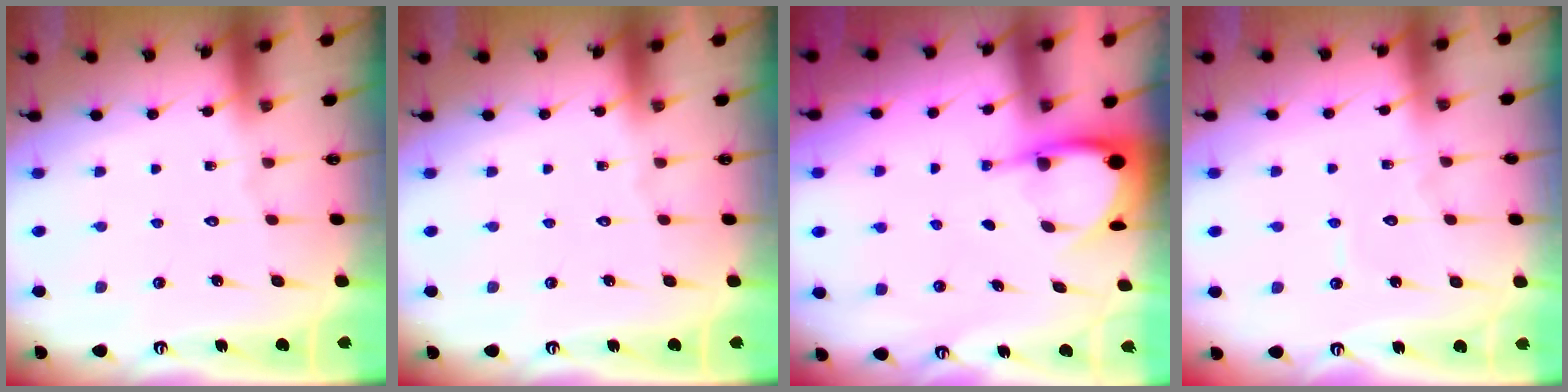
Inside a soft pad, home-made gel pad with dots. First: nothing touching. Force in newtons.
{"total": 0.0}
{"total": 4.2, "press": 4.2, "slide": 0.3}
{"total": 4.1, "press": 4.0, "slide": 0.5}